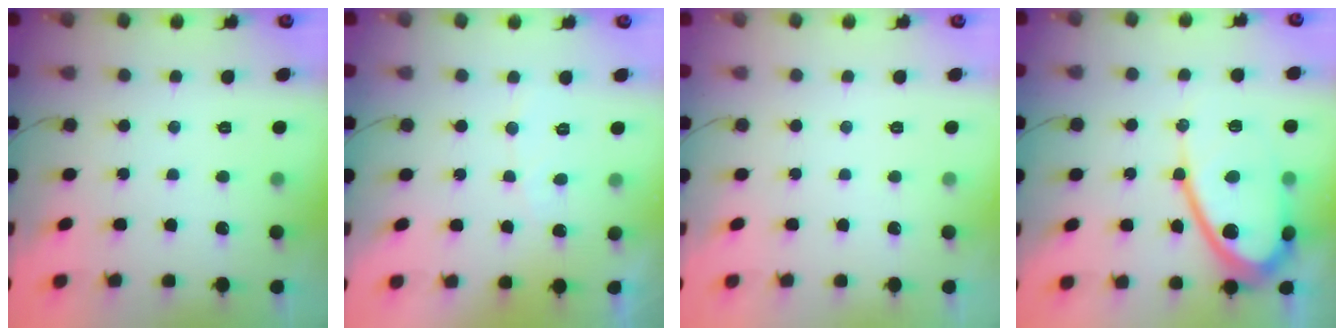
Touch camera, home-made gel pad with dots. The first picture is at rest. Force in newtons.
{"total": 3.9, "press": 3.9, "slide": 0.2}
{"total": 0.0}
{"total": 15.0, "press": 14.9, "slide": 1.3}